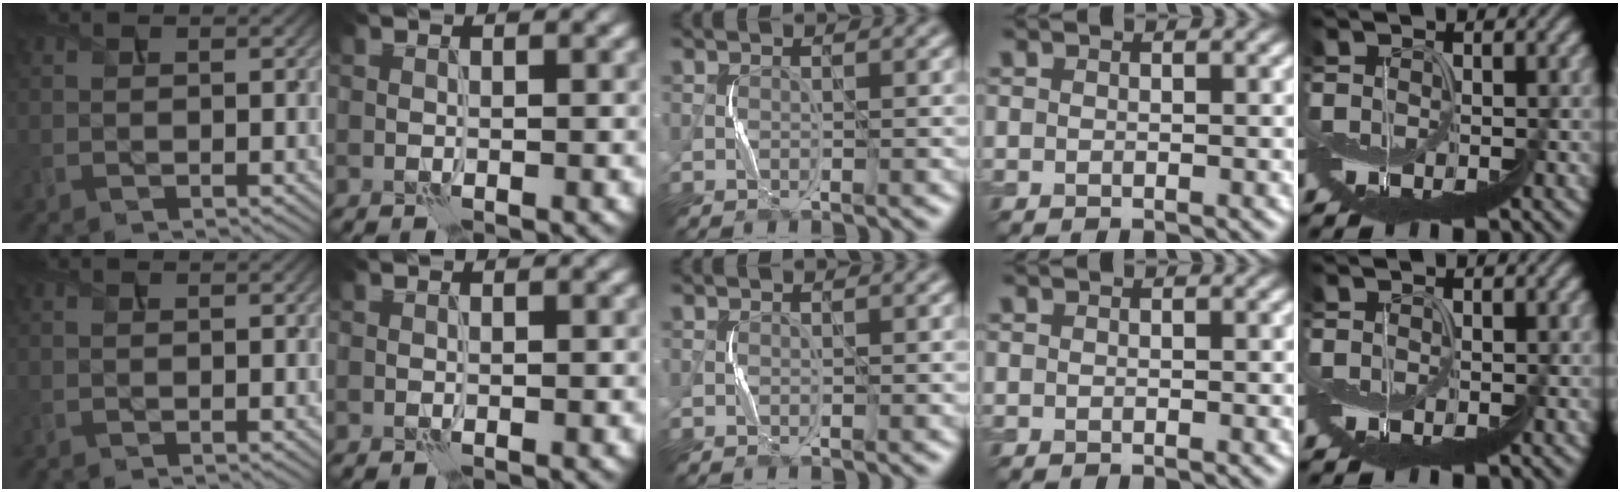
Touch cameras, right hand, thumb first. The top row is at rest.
{}